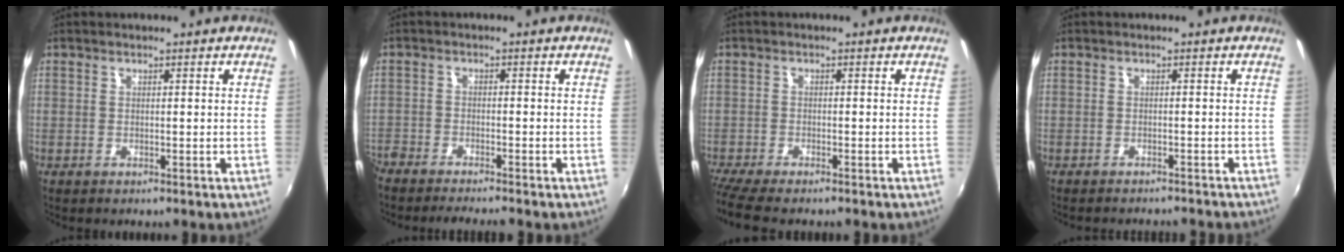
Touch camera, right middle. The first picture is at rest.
{"total": 8.2, "force": [-7.4, 1.3, 3.3], "torque": [-0.095, -0.020, -0.128]}
{"total": 5.9, "force": [-5.1, 0.4, 2.9], "torque": [-0.075, -0.030, -0.092]}
{"total": 5.9, "force": [-5.5, 0.9, 2.1], "torque": [-0.051, -0.011, -0.073]}